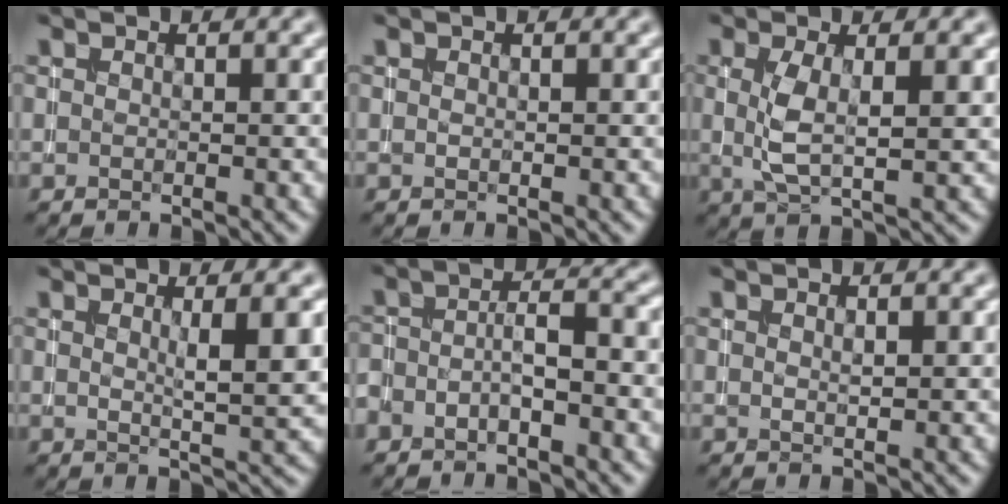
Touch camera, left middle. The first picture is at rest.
{"total": 0.0}
{"total": 3.9, "force": [0.5, 1.2, 3.7], "torque": [-0.081, -0.002, 0.010]}
{"total": 4.0, "force": [0.8, 0.8, 3.8], "torque": [-0.048, -0.003, 0.013]}
{"total": 3.1, "force": [-1.6, 1.1, 2.5], "torque": [-0.046, 0.007, -0.036]}
{"total": 0.7, "force": [0.2, 0.2, 0.6], "torque": [-0.009, 0.001, 0.004]}